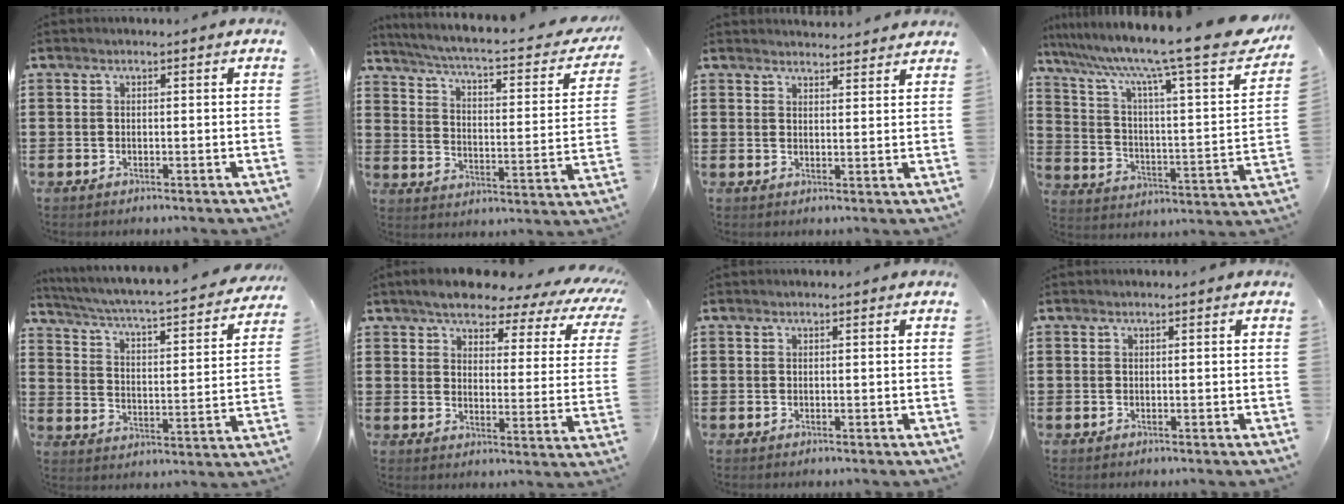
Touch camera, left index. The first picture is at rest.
{"total": 4.4, "force": [3.4, -0.4, 2.9], "torque": [-0.074, -0.036, 0.046]}
{"total": 2.6, "force": [2.6, 0.1, 0.0], "torque": [0.002, -0.011, 0.049]}
{"total": 13.5, "force": [10.2, 0.8, 8.8], "torque": [-0.175, -0.070, 0.154]}
{"total": 3.2, "force": [2.7, -0.2, 1.8], "torque": [-0.052, -0.035, 0.033]}
{"total": 5.7, "force": [5.2, 1.7, 1.7], "torque": [-0.057, -0.029, 0.086]}
{"total": 0.0}
{"total": 0.0}